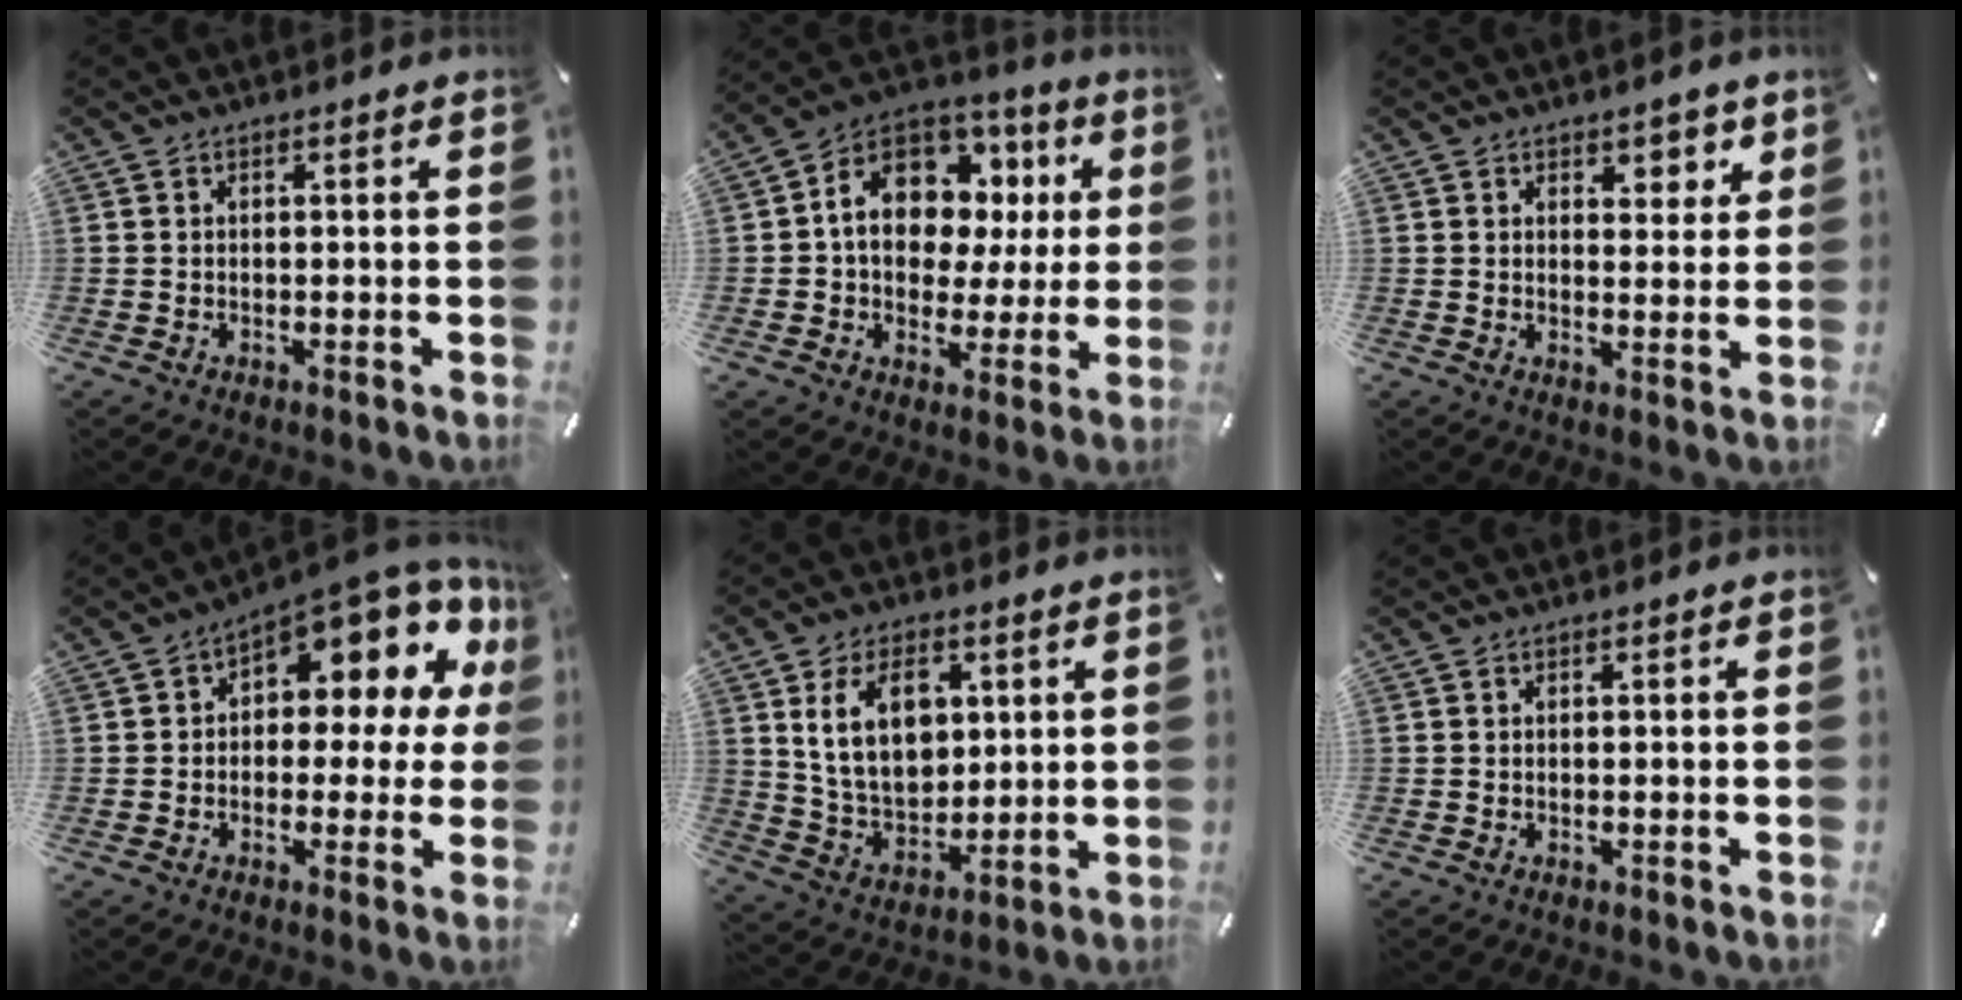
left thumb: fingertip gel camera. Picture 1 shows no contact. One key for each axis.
{"total": 13.5, "fx": 3.8, "fy": 10.5, "fz": 7.6, "tx": -0.129, "ty": -0.019, "tz": 0.074}
{"total": 4.2, "fx": 2.8, "fy": 2.8, "fz": 1.1, "tx": 0.007, "ty": -0.018, "tz": 0.041}
{"total": 12.0, "fx": 7.4, "fy": 5.4, "fz": 7.9, "tx": -0.106, "ty": -0.071, "tz": 0.122}
{"total": 13.3, "fx": 4.5, "fy": 9.4, "fz": 8.4, "tx": -0.163, "ty": -0.005, "tz": 0.079}
{"total": 0.0}